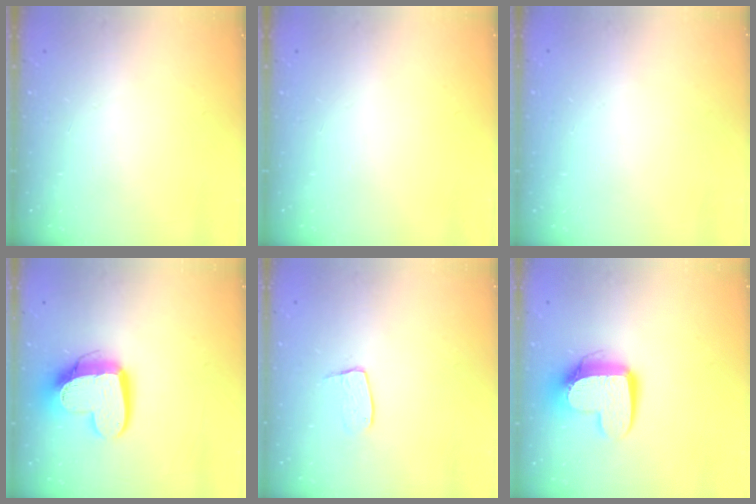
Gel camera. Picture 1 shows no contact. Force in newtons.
{"total": 0.0}
{"total": 0.0}
{"total": 14.9, "press": 14.8, "slide": 1.5}
{"total": 7.4, "press": 7.4, "slide": 0.4}
{"total": 12.2, "press": 12.2, "slide": 1.2}